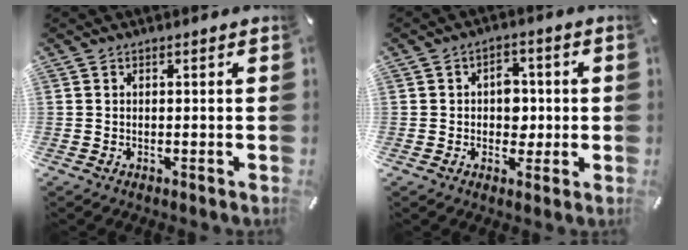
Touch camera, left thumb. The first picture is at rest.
{"total": 5.8, "force": [0.0, 4.8, 3.2], "torque": [-0.034, 0.001, -0.006]}